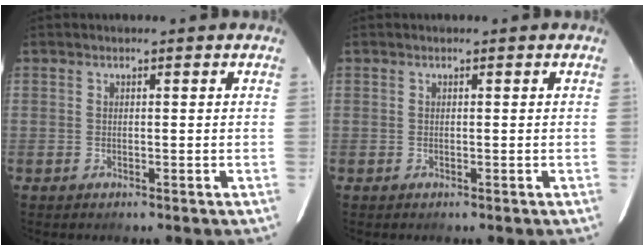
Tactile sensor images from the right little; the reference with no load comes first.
{"total": 0.0}